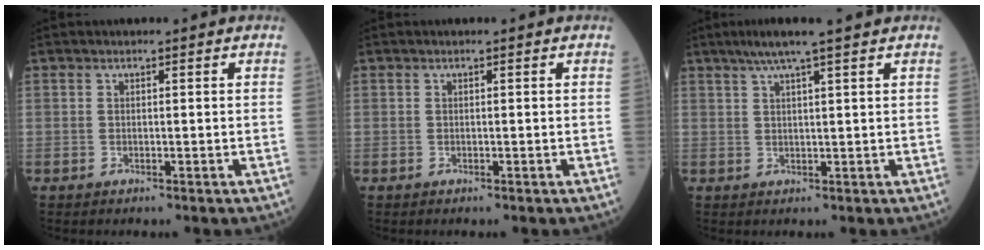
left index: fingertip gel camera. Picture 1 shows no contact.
{"total": 0.0}
{"total": 5.8, "force": [4.3, -0.7, 3.8], "torque": [-0.068, 0.023, 0.077]}